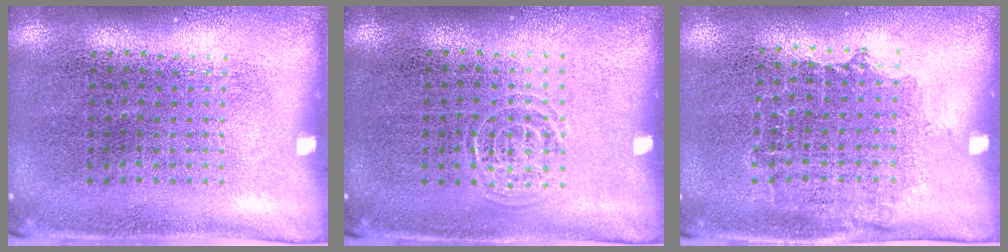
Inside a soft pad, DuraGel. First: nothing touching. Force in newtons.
{"total": 0.5, "press": 0.5, "slide": 0.1}
{"total": 0.9, "press": 0.7, "slide": 0.6}